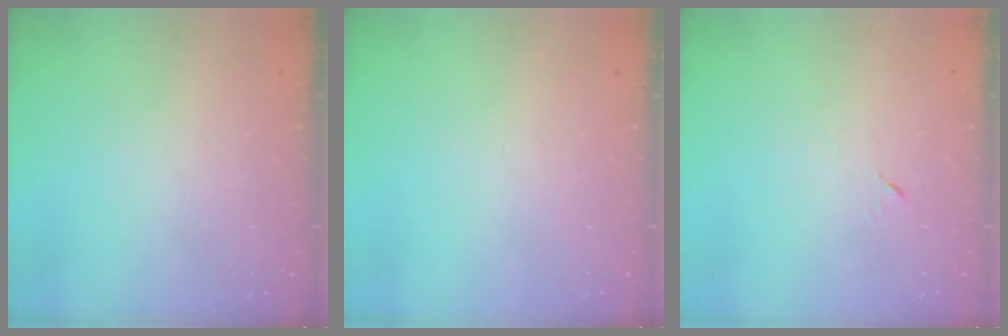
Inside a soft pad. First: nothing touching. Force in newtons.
{"total": 0.0}
{"total": 4.2, "press": 4.1, "slide": 0.7}